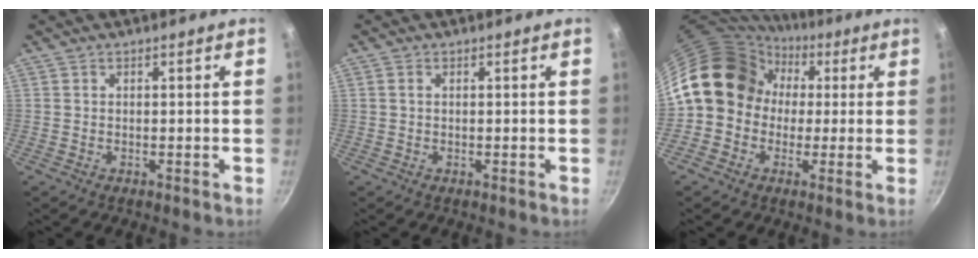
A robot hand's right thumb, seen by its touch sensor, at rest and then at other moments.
{"total": 0.7, "force": [0.2, 0.5, 0.5], "torque": [-0.010, 0.002, 0.002]}
{"total": 14.9, "force": [1.5, 12.9, 7.3], "torque": [-0.085, 0.041, 0.008]}